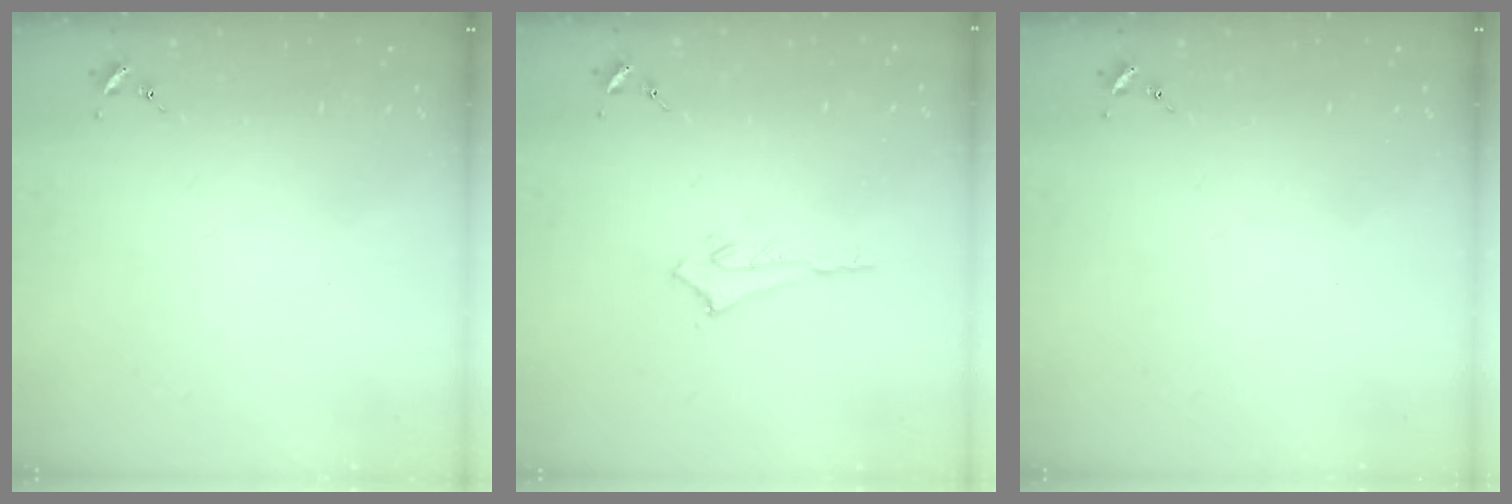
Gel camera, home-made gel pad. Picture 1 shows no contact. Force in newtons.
{"total": 2.9, "press": 2.9, "slide": 0.2}
{"total": 0.0}